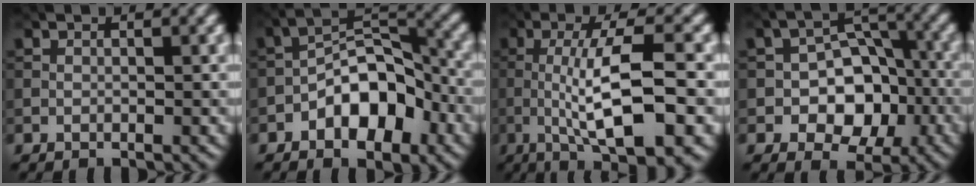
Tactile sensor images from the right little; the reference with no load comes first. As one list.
[{"total": 6.9, "force": [-3.2, 3.8, 4.9], "torque": [-0.062, 0.018, -0.059]}, {"total": 9.9, "force": [-1.9, 2.2, 9.5], "torque": [-0.141, 0.012, -0.039]}, {"total": 7.5, "force": [-2.2, 5.4, 4.7], "torque": [-0.034, 0.009, -0.047]}]